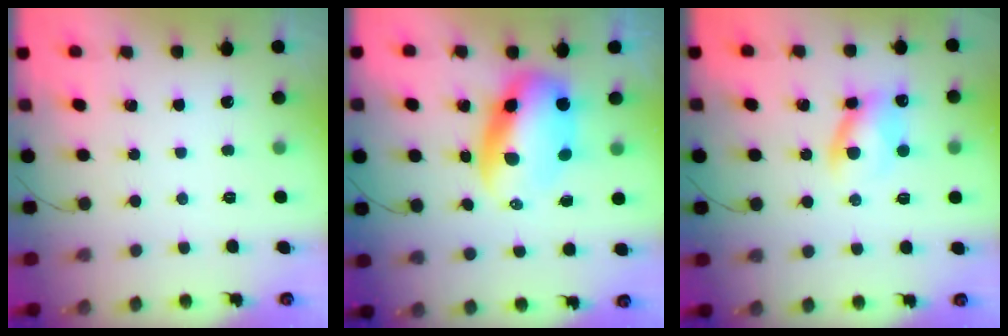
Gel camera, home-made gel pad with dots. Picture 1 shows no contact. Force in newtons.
{"total": 9.6, "press": 9.3, "slide": 2.3}
{"total": 9.5, "press": 9.4, "slide": 1.8}